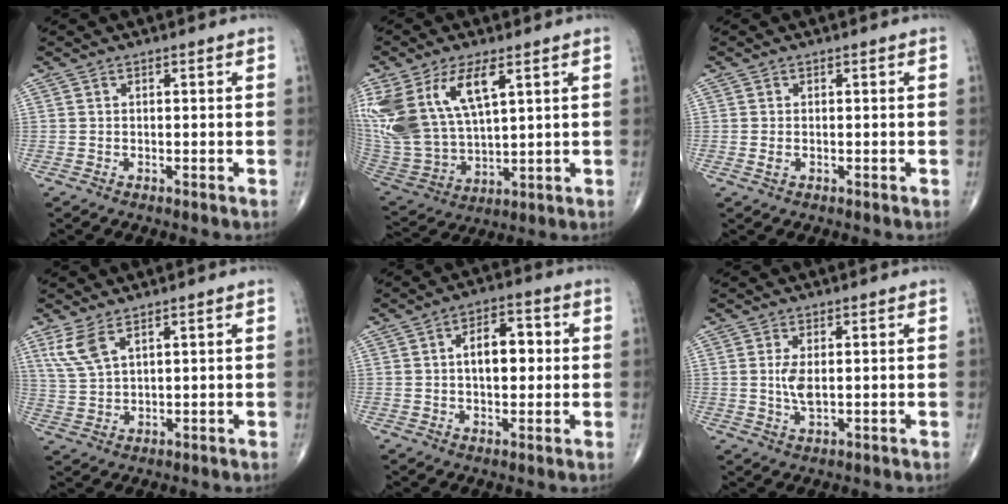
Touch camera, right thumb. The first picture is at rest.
{"total": 19.9, "force": [8.2, 9.6, 15.4], "torque": [-0.333, -0.027, 0.171]}
{"total": 1.1, "force": [-0.2, 0.6, 0.9], "torque": [-0.020, 0.002, -0.003]}
{"total": 5.8, "force": [3.4, 2.1, 4.2], "torque": [-0.094, -0.011, 0.081]}
{"total": 8.4, "force": [0.9, 4.7, 6.9], "torque": [-0.089, 0.016, 0.010]}
{"total": 3.7, "force": [0.4, 1.5, 3.4], "torque": [-0.072, -0.009, 0.014]}